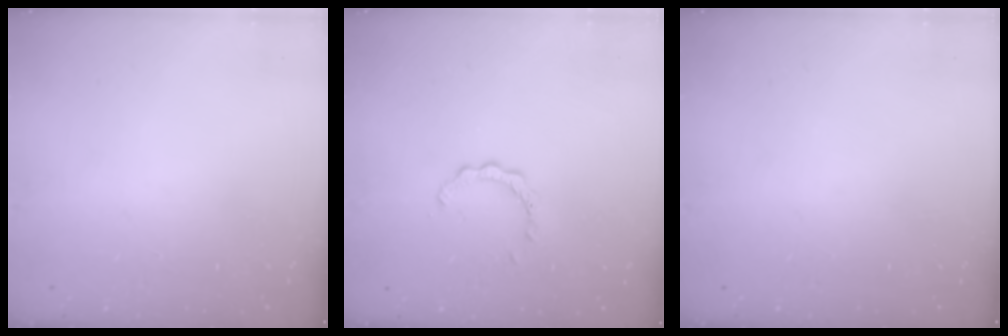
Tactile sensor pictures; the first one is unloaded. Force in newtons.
{"total": 2.1, "press": 2.1, "slide": 0.1}
{"total": 0.0}